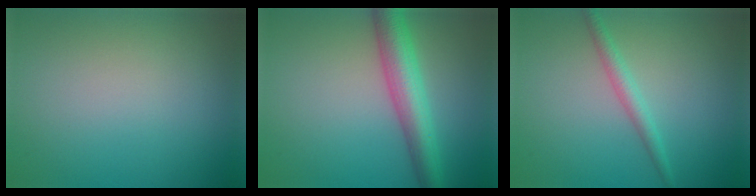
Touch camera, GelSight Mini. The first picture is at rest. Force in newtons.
{"total": 5.6, "press": 5.6, "slide": 0.1}
{"total": 1.9, "press": 1.9, "slide": 0.1}